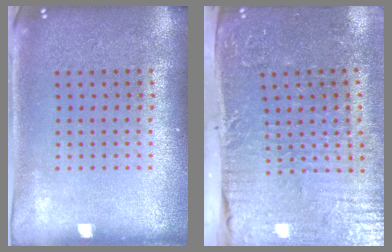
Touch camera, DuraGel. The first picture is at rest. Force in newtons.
{"total": 4.7, "press": 4.2, "slide": 2.3}